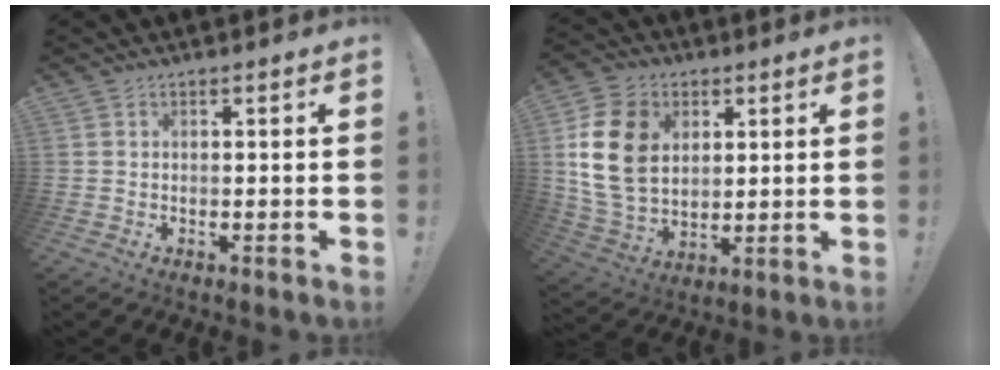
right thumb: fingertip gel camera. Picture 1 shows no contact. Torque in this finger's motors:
{"motor_torque": [1.67, 2.89, 1.69, 0.20, 0.54]}